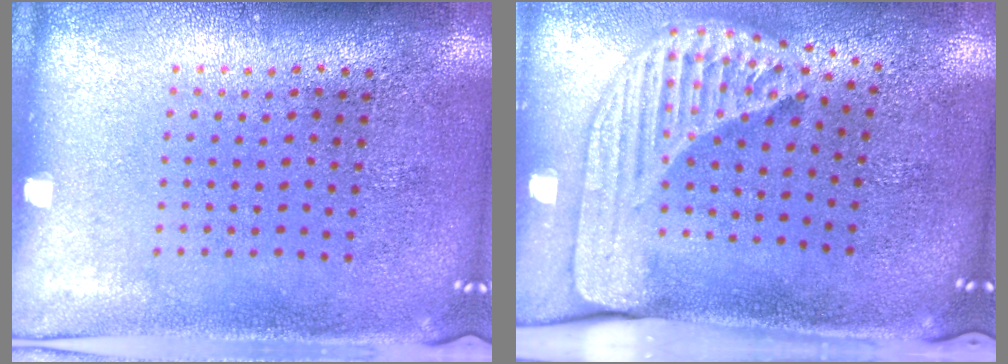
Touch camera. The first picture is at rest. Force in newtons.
{"total": 2.4, "press": 1.7, "slide": 1.7}